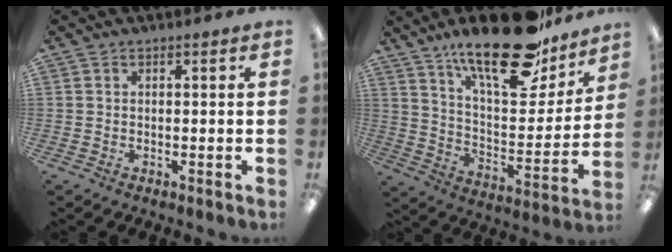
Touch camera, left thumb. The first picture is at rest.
{"total": 24.2, "force": [17.7, 8.5, 14.2], "torque": [-0.212, -0.115, 0.297]}